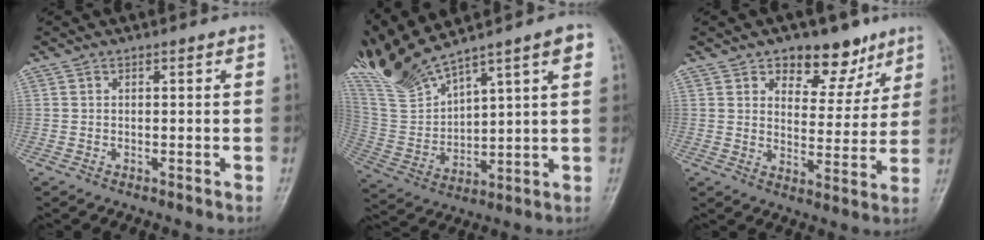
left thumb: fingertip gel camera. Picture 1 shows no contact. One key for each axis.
{"total": 16.1, "fx": 12.8, "fy": 2.7, "fz": 9.5, "tx": -0.181, "ty": -0.041, "tz": 0.260}
{"total": 10.7, "fx": 7.0, "fy": 6.3, "fz": 5.1, "tx": -0.026, "ty": -0.036, "tz": 0.103}